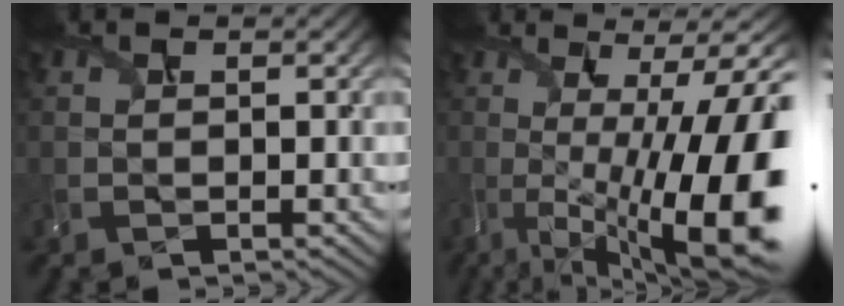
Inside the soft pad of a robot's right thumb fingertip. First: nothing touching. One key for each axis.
{"total": 17.2, "fx": -3.0, "fy": 5.2, "fz": 16.1, "tx": -0.219, "ty": -0.009, "tz": -0.032}